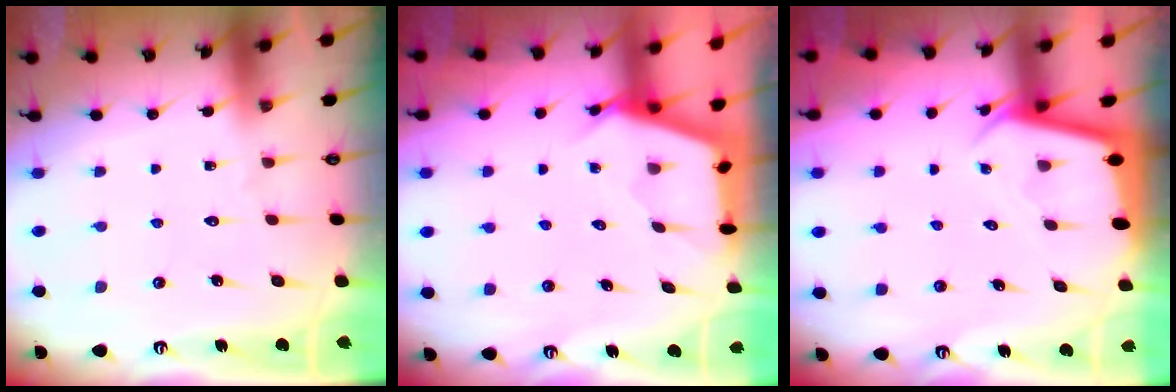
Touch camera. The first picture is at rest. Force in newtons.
{"total": 2.7, "press": 2.7, "slide": 0.3}
{"total": 2.3, "press": 2.3, "slide": 0.1}